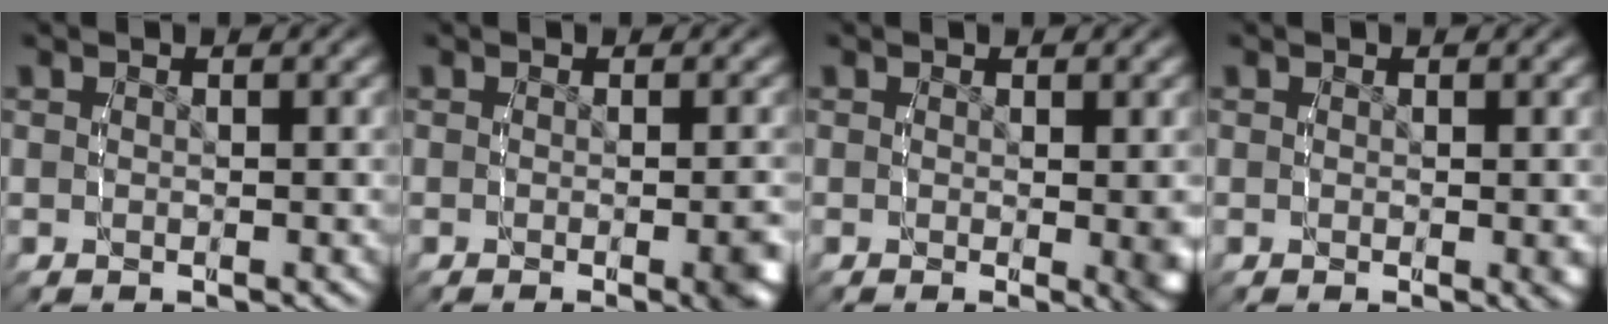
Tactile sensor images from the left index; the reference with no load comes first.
{"total": 2.0, "force": [-0.7, 0.2, 1.8], "torque": [-0.018, 0.003, -0.017]}
{"total": 1.7, "force": [0.1, 0.2, 1.7], "torque": [-0.012, -0.006, 0.000]}
{"total": 0.6, "force": [0.1, 0.0, 0.6], "torque": [0.002, 0.000, 0.001]}